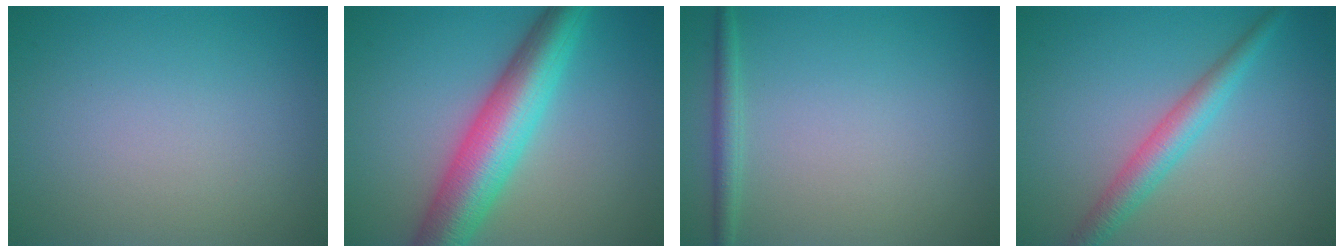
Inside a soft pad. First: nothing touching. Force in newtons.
{"total": 8.4, "press": 8.4, "slide": 0.2}
{"total": 1.6, "press": 1.6, "slide": 0.1}
{"total": 3.3, "press": 3.3, "slide": 0.1}